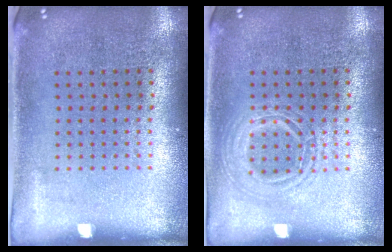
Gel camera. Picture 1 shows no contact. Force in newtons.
{"total": 2.2, "press": 2.2, "slide": 0.3}